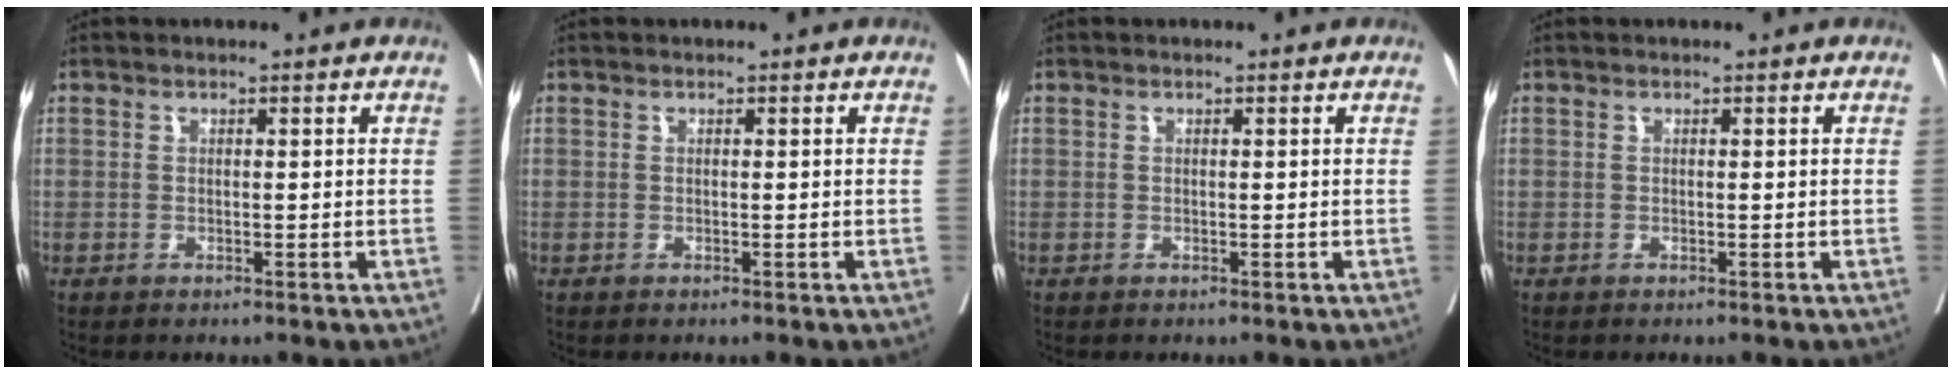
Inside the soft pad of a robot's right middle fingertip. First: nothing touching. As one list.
[{"total": 0.0}, {"total": 0.0}, {"total": 0.0}]